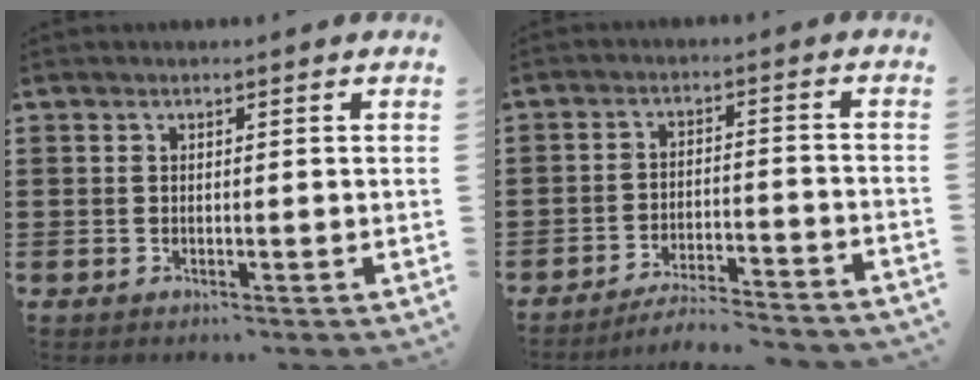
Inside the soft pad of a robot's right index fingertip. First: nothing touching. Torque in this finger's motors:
{"motor_torque": [1.76, 0.38, 0.42, 0.08]}